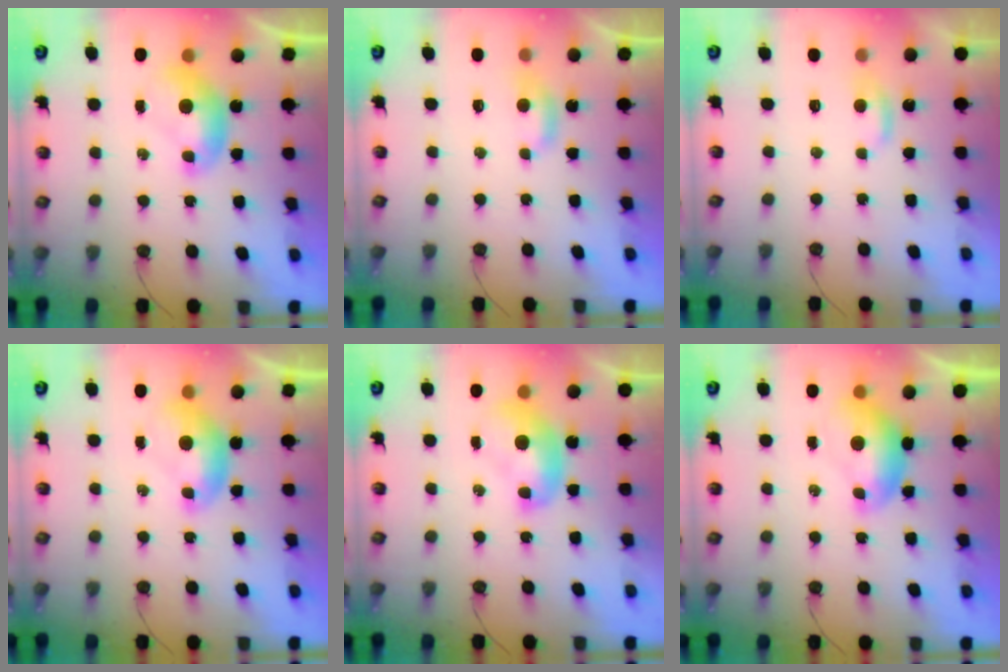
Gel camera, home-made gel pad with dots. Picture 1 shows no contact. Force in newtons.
{"total": 2.7, "press": 2.7, "slide": 0.4}
{"total": 2.0, "press": 1.9, "slide": 0.4}
{"total": 0.0}
{"total": 1.9, "press": 1.9, "slide": 0.2}
{"total": 0.6, "press": 0.6, "slide": 0.2}